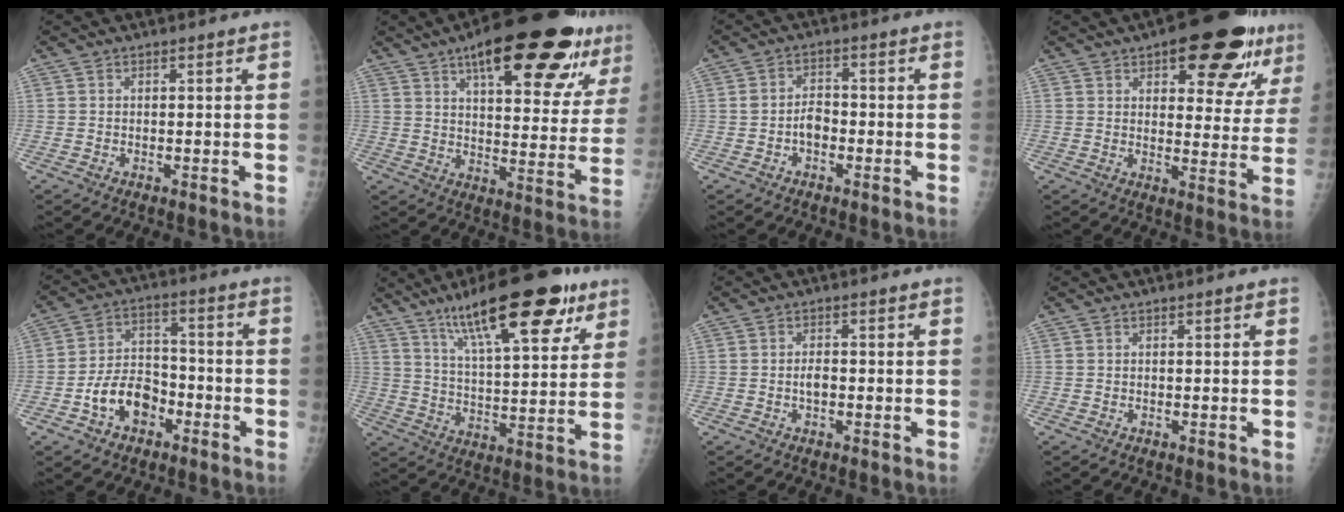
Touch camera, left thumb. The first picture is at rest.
{"total": 25.4, "force": [15.0, 8.2, 18.7], "torque": [-0.234, -0.029, 0.214]}
{"total": 3.7, "force": [-1.4, 2.5, 2.3], "torque": [-0.033, 0.021, -0.030]}
{"total": 17.9, "force": [10.0, 7.2, 13.0], "torque": [-0.127, -0.028, 0.133]}
{"total": 10.0, "force": [-4.4, 6.9, 5.8], "torque": [-0.080, 0.040, -0.078]}
{"total": 21.3, "force": [12.7, 6.4, 15.8], "torque": [-0.220, -0.037, 0.205]}
{"total": 2.0, "force": [-0.5, 1.1, 1.6], "torque": [-0.027, 0.005, -0.010]}
{"total": 0.0}